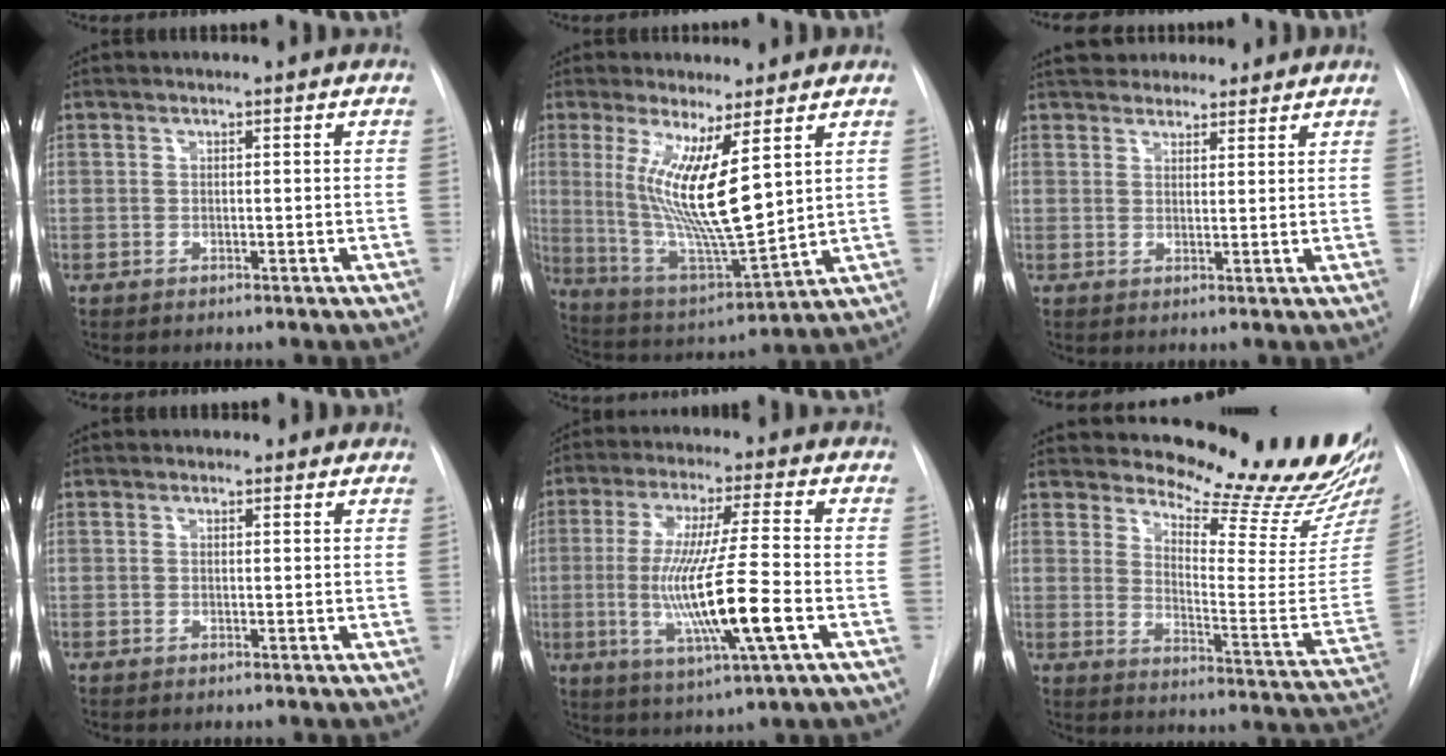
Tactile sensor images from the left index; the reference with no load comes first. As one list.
[{"total": 13.3, "force": [4.1, 1.5, 12.6], "torque": [-0.245, -0.030, 0.082]}, {"total": 9.7, "force": [8.4, 3.7, 3.0], "torque": [-0.032, 0.032, 0.124]}, {"total": 1.2, "force": [0.8, 1.0, 0.2], "torque": [0.003, 0.002, 0.003]}, {"total": 14.5, "force": [-3.0, 0.1, 14.1], "torque": [-0.275, -0.022, -0.056]}, {"total": 22.5, "force": [20.9, 2.6, 8.0], "torque": [-0.107, -0.131, 0.250]}]